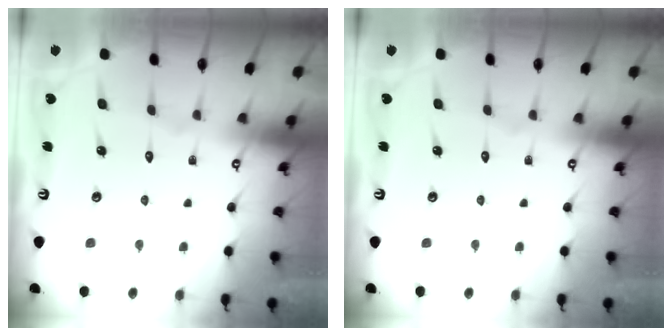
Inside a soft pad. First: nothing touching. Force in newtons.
{"total": 0.0}